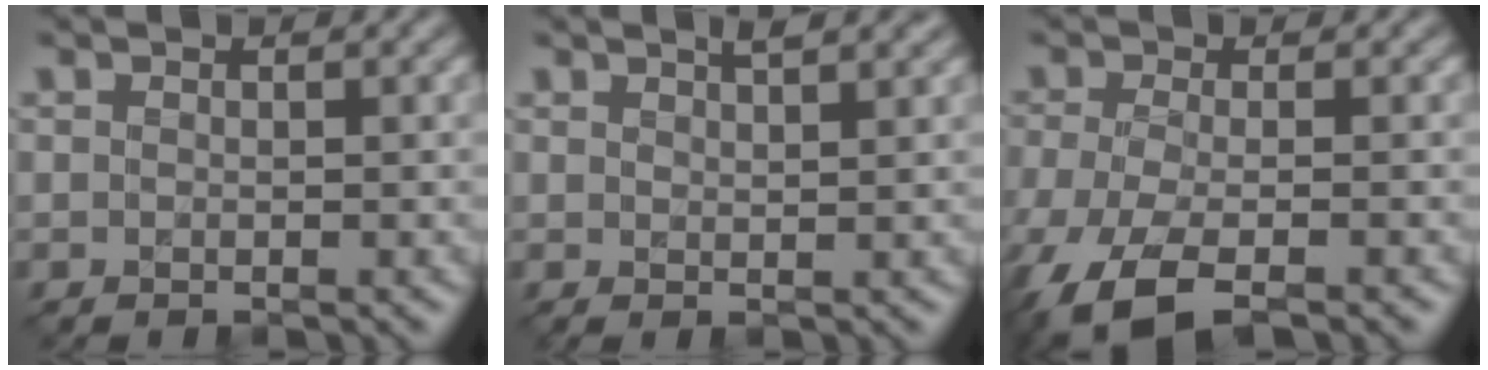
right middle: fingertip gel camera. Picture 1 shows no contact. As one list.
[{"total": 2.2, "force": [1.7, 0.5, 1.3], "torque": [-0.006, 0.009, 0.017]}, {"total": 7.4, "force": [-4.4, 2.5, 5.4], "torque": [-0.113, -0.014, -0.087]}]